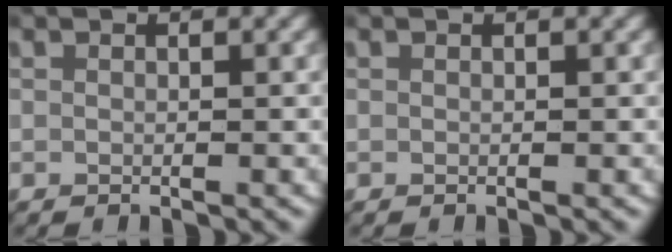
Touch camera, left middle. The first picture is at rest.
{"total": 0.0}